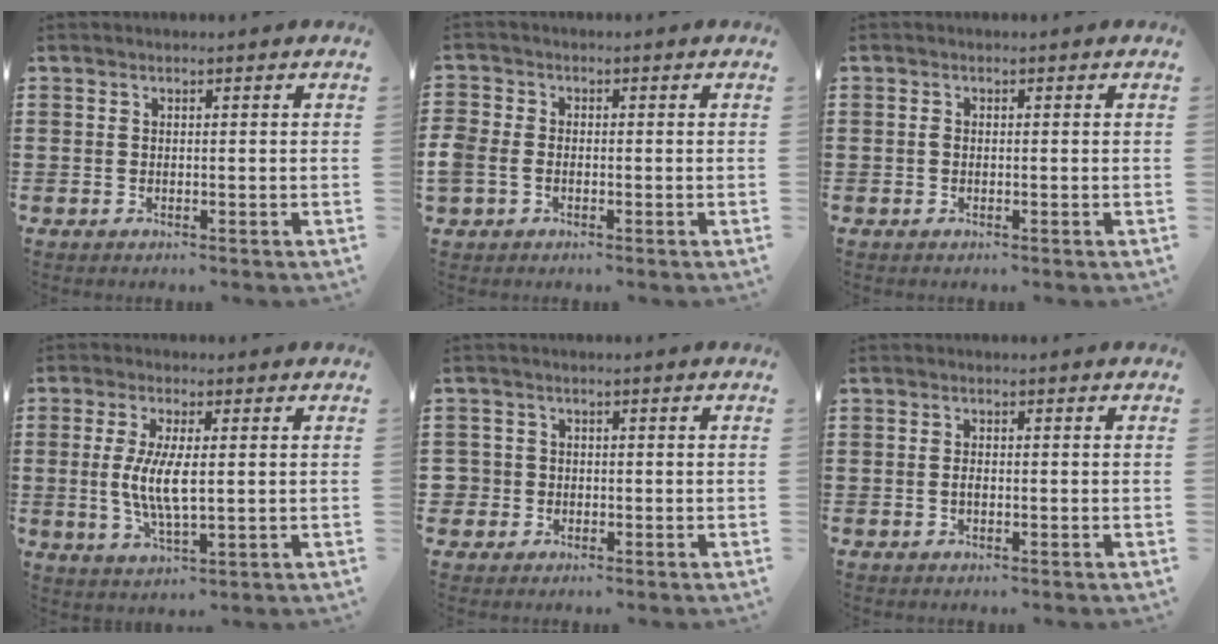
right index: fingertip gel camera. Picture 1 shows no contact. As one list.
[{"total": 2.5, "force": [-1.0, 1.9, 1.3], "torque": [-0.041, -0.002, -0.024]}, {"total": 0.6, "force": [-0.2, 0.4, 0.5], "torque": [-0.012, 0.000, -0.003]}, {"total": 6.8, "force": [0.1, 2.0, 6.4], "torque": [-0.134, -0.003, -0.002]}, {"total": 2.2, "force": [-0.7, 2.1, 0.2], "torque": [-0.022, 0.003, -0.021]}, {"total": 1.1, "force": [-0.4, 0.4, 0.9], "torque": [-0.020, -0.003, -0.006]}]